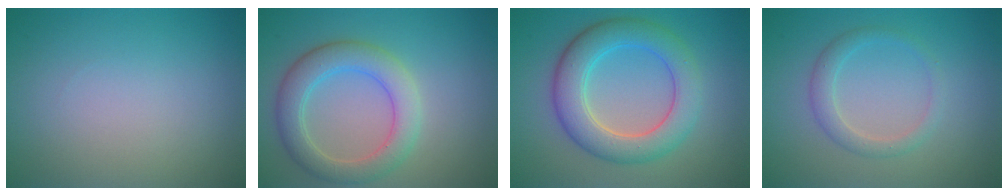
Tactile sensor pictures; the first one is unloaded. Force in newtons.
{"total": 4.8, "press": 4.8, "slide": 0.4}
{"total": 6.4, "press": 6.4, "slide": 0.4}
{"total": 2.0, "press": 2.0, "slide": 0.1}